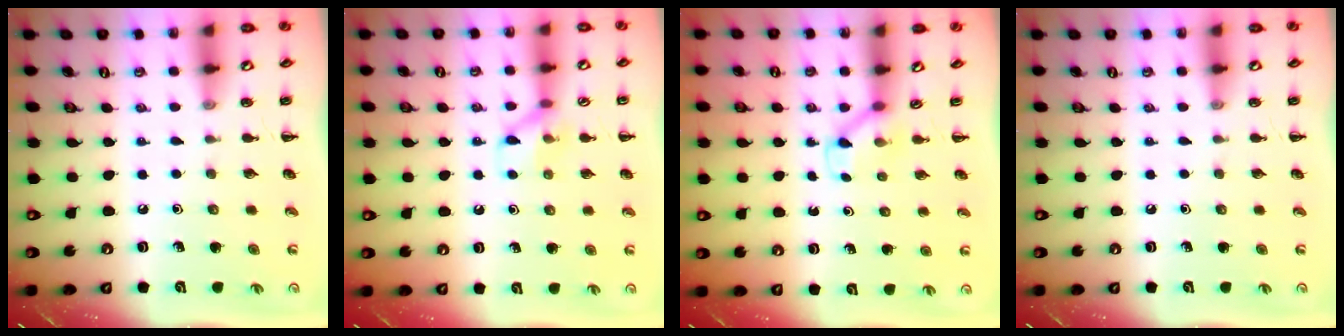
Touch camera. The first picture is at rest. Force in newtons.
{"total": 7.7, "press": 7.7, "slide": 0.6}
{"total": 2.6, "press": 2.4, "slide": 0.9}
{"total": 0.0}